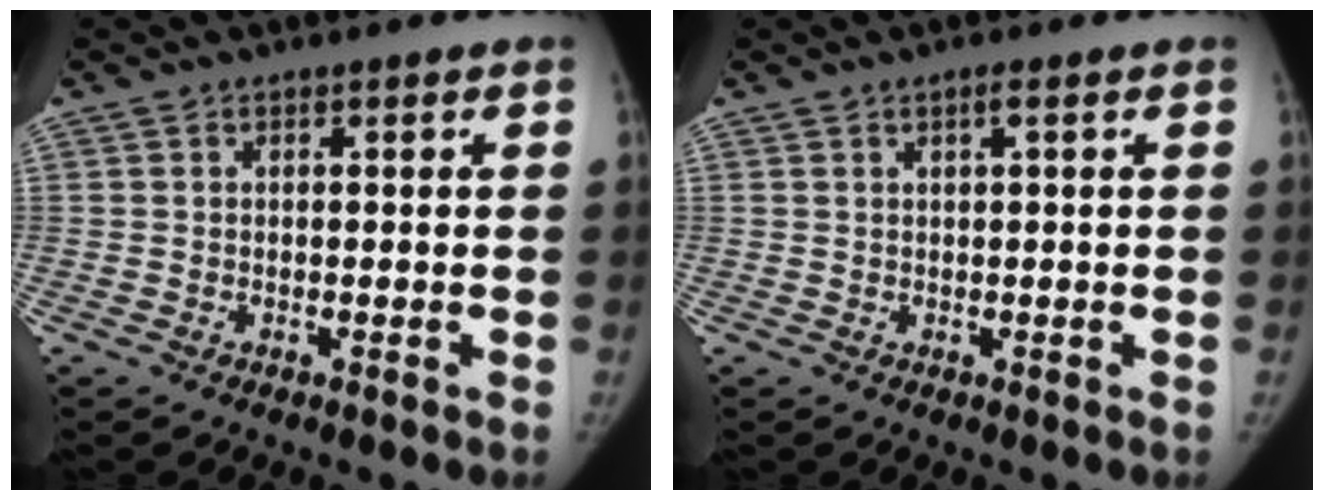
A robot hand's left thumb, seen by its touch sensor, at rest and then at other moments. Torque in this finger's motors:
{"motor_torque": [0.16, 0.03, -0.32, 0.19, 0.04]}